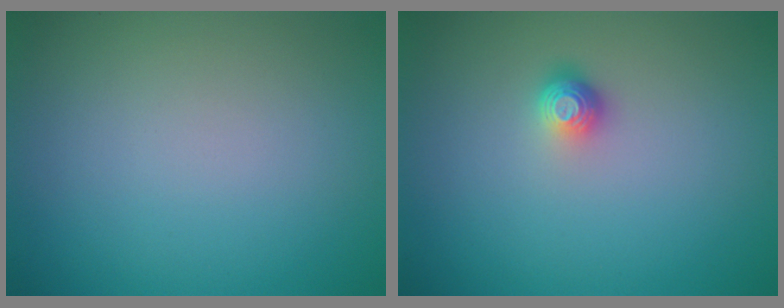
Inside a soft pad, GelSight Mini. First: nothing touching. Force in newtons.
{"total": 1.6, "press": 1.2, "slide": 1.1}